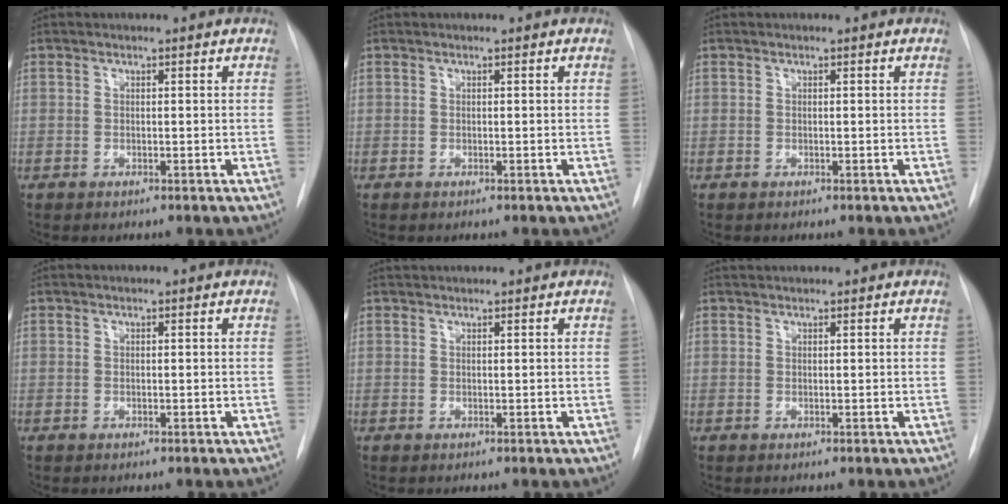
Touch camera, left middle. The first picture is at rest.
{"total": 0.0}
{"total": 0.0}
{"total": 0.0}
{"total": 1.8, "force": [1.7, 0.2, 0.5], "torque": [-0.010, 0.024, 0.032]}
{"total": 1.3, "force": [1.3, 0.0, 0.3], "torque": [-0.008, 0.019, 0.027]}